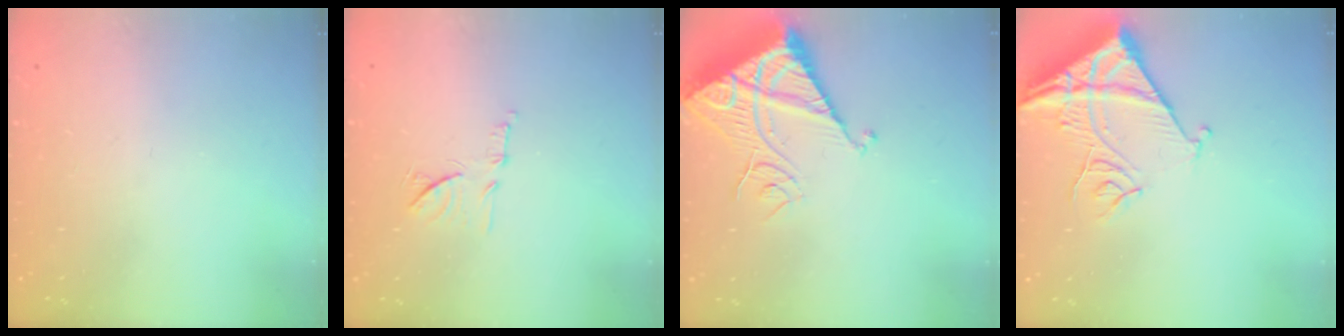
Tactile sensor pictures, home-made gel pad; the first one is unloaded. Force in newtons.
{"total": 9.6, "press": 9.6, "slide": 0.3}
{"total": 13.1, "press": 13.0, "slide": 1.5}
{"total": 14.2, "press": 14.2, "slide": 1.2}